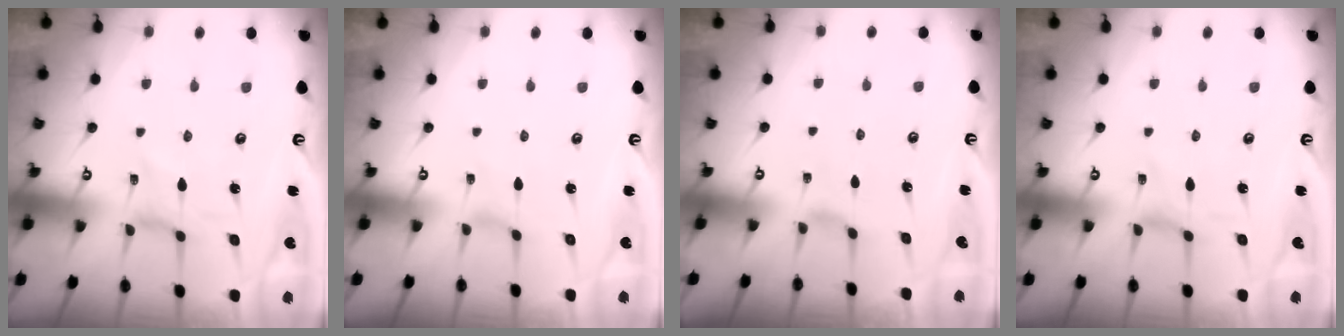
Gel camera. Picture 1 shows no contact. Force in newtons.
{"total": 0.6, "press": 0.6, "slide": 0.2}
{"total": 1.5, "press": 1.5, "slide": 0.4}
{"total": 0.0}